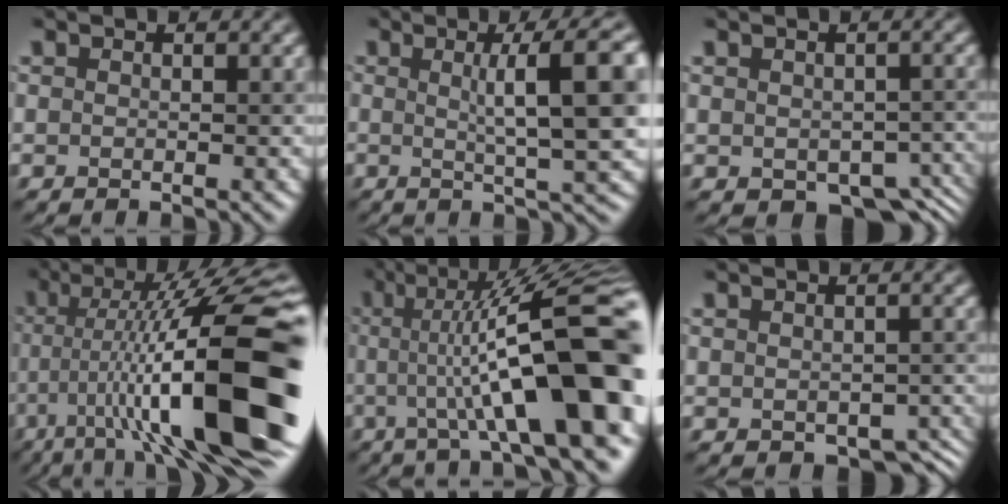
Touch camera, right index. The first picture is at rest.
{"total": 8.8, "force": [1.4, 1.4, 8.6], "torque": [-0.095, 0.016, 0.027]}
{"total": 6.1, "force": [-3.0, 3.4, 4.0], "torque": [-0.051, -0.027, -0.021]}
{"total": 16.3, "force": [-3.7, 4.2, 15.3], "torque": [-0.217, 0.030, -0.052]}
{"total": 14.8, "force": [-0.8, 3.3, 14.4], "torque": [-0.177, 0.031, -0.010]}
{"total": 4.2, "force": [-2.3, 2.4, 2.5], "torque": [-0.027, -0.023, -0.006]}